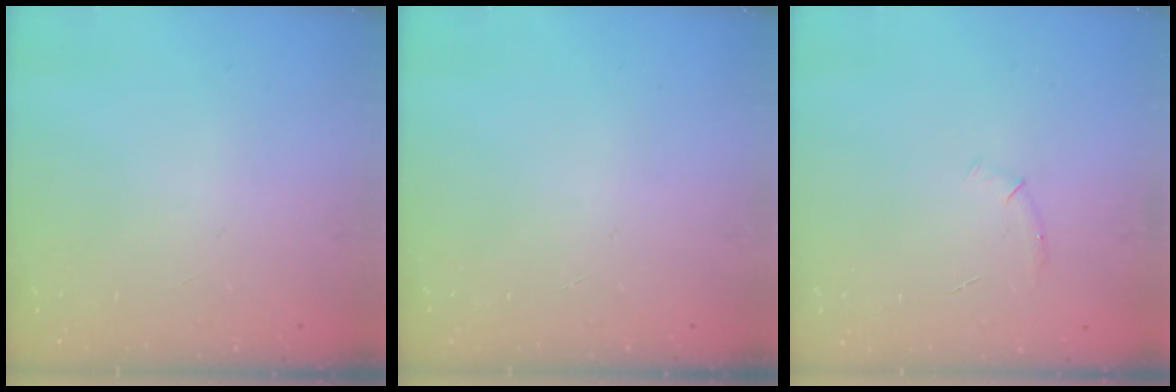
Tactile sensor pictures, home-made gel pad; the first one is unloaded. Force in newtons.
{"total": 0.0}
{"total": 5.5, "press": 5.2, "slide": 1.6}